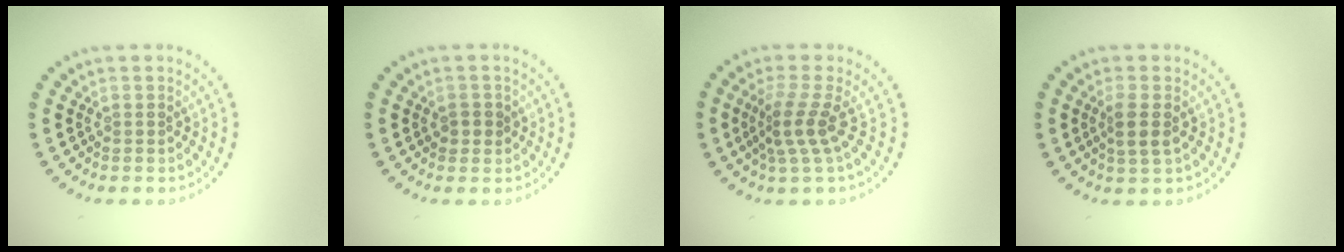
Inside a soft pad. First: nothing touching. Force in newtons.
{"total": 1.3, "press": 1.2, "slide": 0.5}
{"total": 2.9, "press": 2.0, "slide": 2.2}
{"total": 2.1, "press": 1.9, "slide": 0.8}